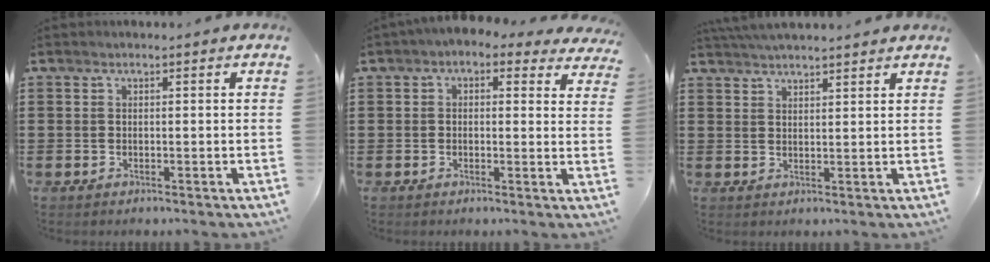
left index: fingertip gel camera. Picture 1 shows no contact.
{"total": 2.1, "force": [1.1, 1.1, 1.4], "torque": [-0.032, 0.002, 0.018]}
{"total": 3.4, "force": [3.3, 0.1, 0.7], "torque": [-0.023, -0.003, 0.064]}